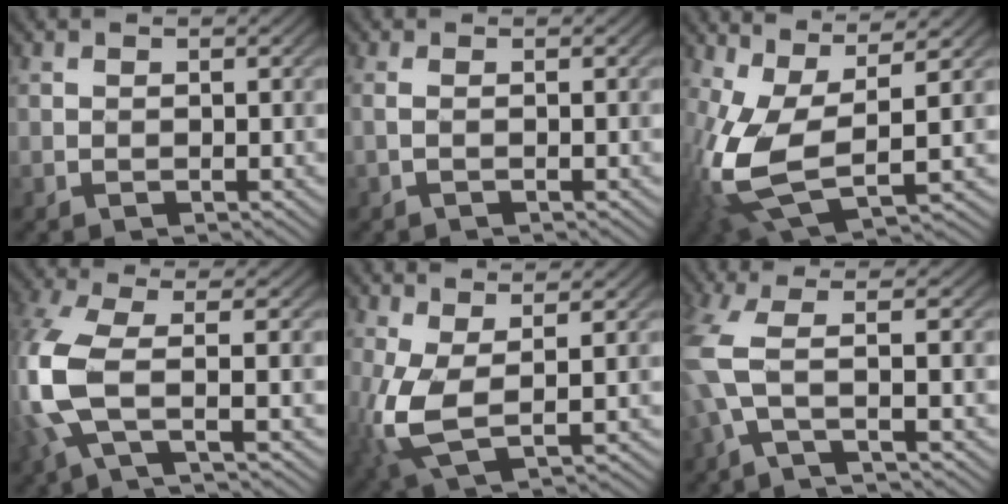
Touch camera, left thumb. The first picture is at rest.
{"total": 1.0, "force": [-0.4, 0.1, 0.9], "torque": [-0.024, 0.001, -0.009]}
{"total": 12.5, "force": [-0.2, 6.3, 10.8], "torque": [-0.263, -0.014, -0.007]}
{"total": 8.1, "force": [-1.8, 2.8, 7.4], "torque": [-0.204, 0.003, -0.041]}
{"total": 7.7, "force": [-0.3, 4.1, 6.5], "torque": [-0.181, -0.007, -0.008]}
{"total": 5.9, "force": [-1.1, 1.0, 5.7], "torque": [-0.155, 0.011, -0.034]}